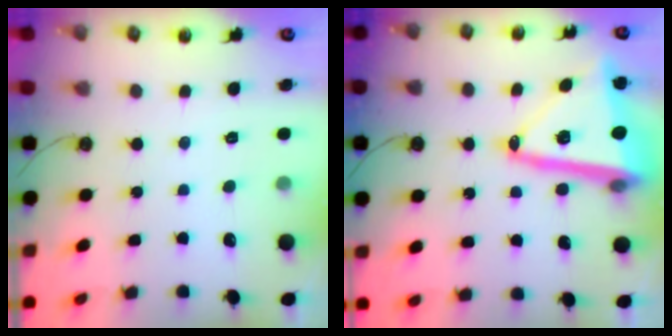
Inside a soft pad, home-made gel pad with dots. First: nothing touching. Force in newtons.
{"total": 20.5, "press": 20.4, "slide": 1.9}